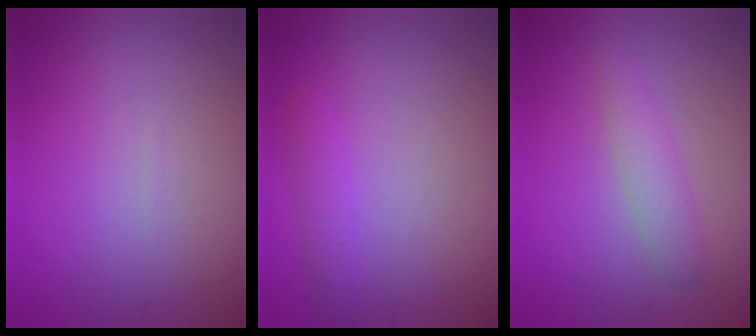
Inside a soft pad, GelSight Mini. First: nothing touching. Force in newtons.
{"total": 1.6, "press": 1.6, "slide": 0.0}
{"total": 2.2, "press": 2.2, "slide": 0.1}